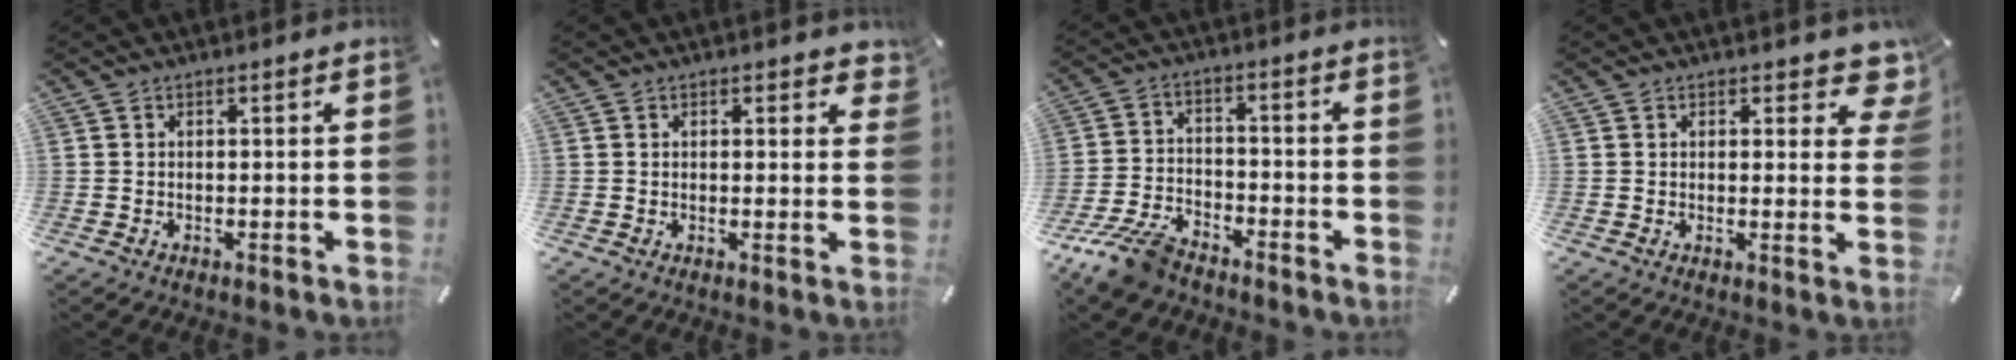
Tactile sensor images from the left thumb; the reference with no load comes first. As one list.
[{"total": 1.6, "force": [1.0, 0.9, 0.9], "torque": [-0.004, -0.002, 0.014]}, {"total": 9.9, "force": [-8.0, 3.9, 4.4], "torque": [-0.095, 0.036, -0.154]}, {"total": 5.5, "force": [3.4, 3.0, 3.2], "torque": [-0.023, -0.022, 0.054]}]